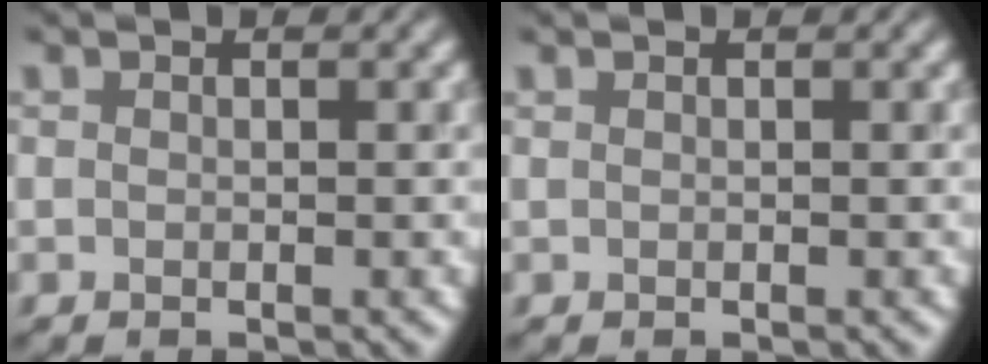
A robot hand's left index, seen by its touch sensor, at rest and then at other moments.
{"total": 0.0}